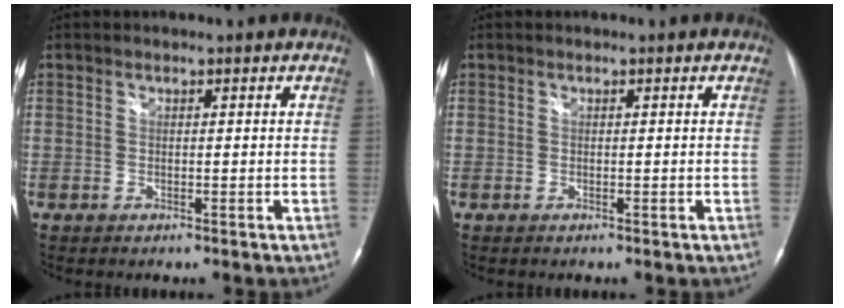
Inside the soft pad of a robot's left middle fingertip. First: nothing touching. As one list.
[{"total": 0.0}]